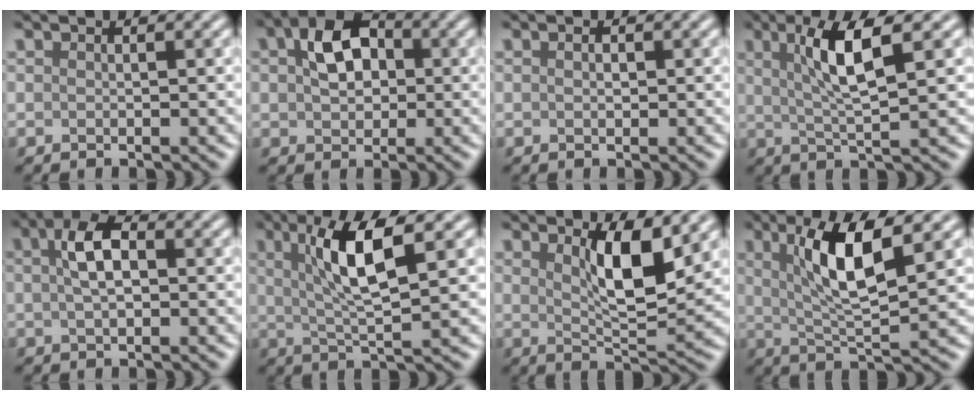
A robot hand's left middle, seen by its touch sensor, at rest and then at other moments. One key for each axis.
{"total": 5.4, "fx": 1.0, "fy": 3.8, "fz": 3.7, "tx": -0.067, "ty": 0.013, "tz": 0.005}
{"total": 0.5, "fx": 0.2, "fy": 0.3, "fz": 0.4, "tx": -0.008, "ty": 0.000, "tz": 0.003}
{"total": 5.4, "fx": 1.8, "fy": 0.9, "fz": 5.0, "tx": -0.094, "ty": 0.006, "tz": 0.033}
{"total": 3.7, "fx": 0.6, "fy": 1.8, "fz": 3.2, "tx": -0.061, "ty": 0.009, "tz": 0.003}
{"total": 6.3, "fx": 2.0, "fy": 1.2, "fz": 5.8, "tx": -0.108, "ty": 0.005, "tz": 0.038}
{"total": 5.3, "fx": 2.0, "fy": 1.3, "fz": 4.7, "tx": -0.081, "ty": -0.007, "tz": 0.037}
{"total": 6.8, "fx": 2.3, "fy": 1.5, "fz": 6.3, "tx": -0.113, "ty": -0.001, "tz": 0.042}